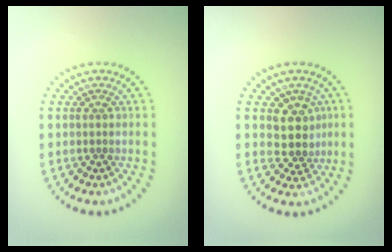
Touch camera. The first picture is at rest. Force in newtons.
{"total": 3.1, "press": 2.6, "slide": 1.7}